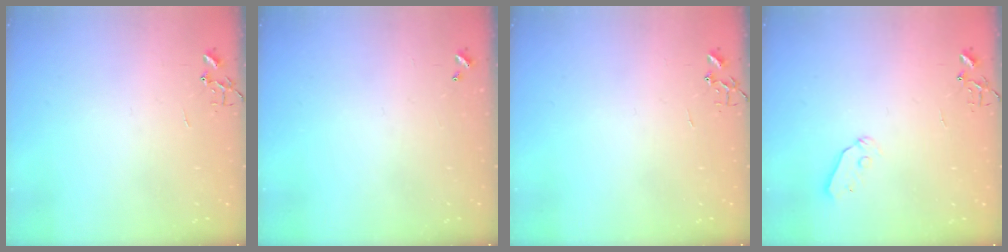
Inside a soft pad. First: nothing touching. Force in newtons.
{"total": 0.0}
{"total": 0.0}
{"total": 5.3, "press": 5.2, "slide": 0.6}